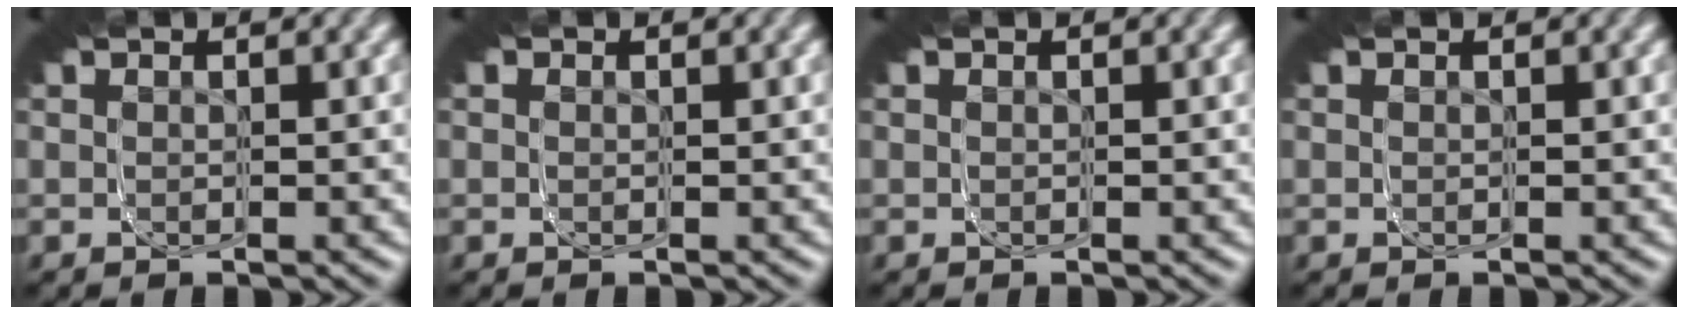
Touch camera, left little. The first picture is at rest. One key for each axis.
{"total": 0.6, "fx": 0.1, "fy": 0.6, "fz": 0.2, "tx": -0.003, "ty": -0.001, "tz": 0.001}
{"total": 0.0}
{"total": 0.0}